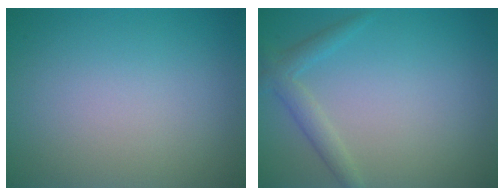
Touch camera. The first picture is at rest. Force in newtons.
{"total": 2.0, "press": 2.0, "slide": 0.1}